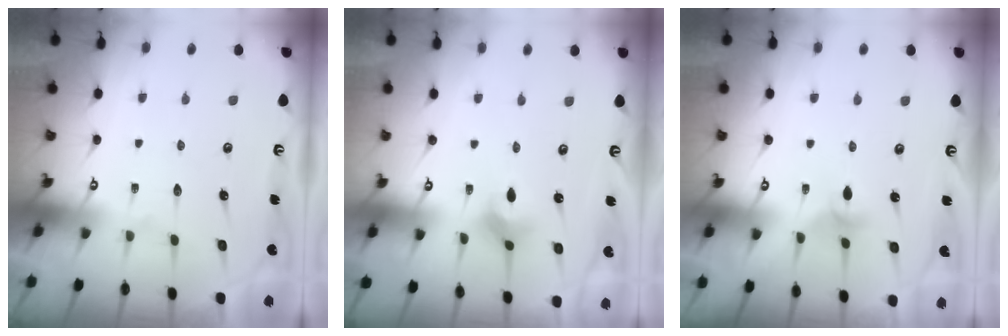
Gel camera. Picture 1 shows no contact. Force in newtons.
{"total": 2.8, "press": 2.8, "slide": 0.2}
{"total": 4.8, "press": 4.8, "slide": 0.6}